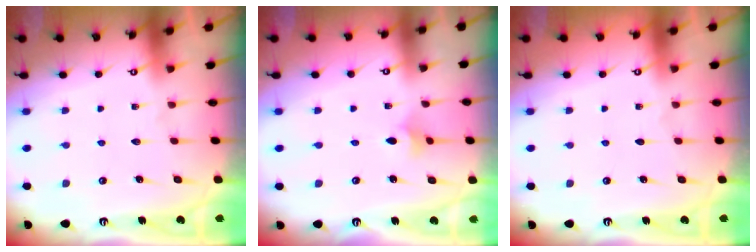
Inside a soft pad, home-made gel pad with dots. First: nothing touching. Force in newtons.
{"total": 3.0, "press": 2.9, "slide": 0.7}
{"total": 0.0}